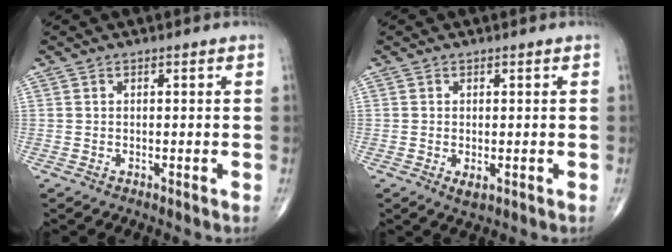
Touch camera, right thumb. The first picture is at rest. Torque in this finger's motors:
{"motor_torque": [-0.17, 0.23, 0.21, 0.26, 0.01]}